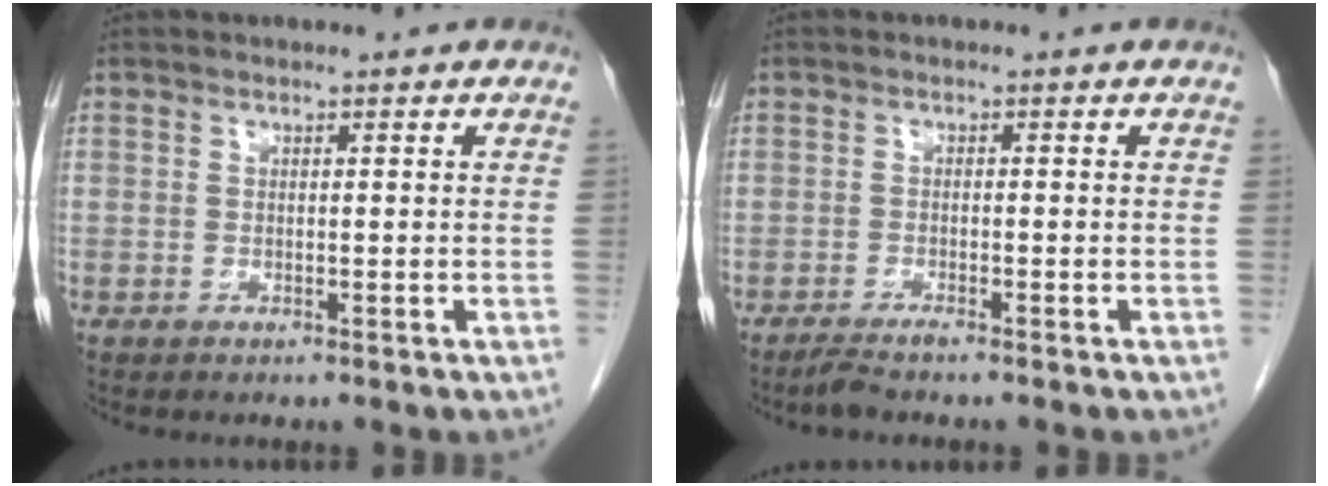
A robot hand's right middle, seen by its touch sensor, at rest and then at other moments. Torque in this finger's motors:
{"motor_torque": [0.31, -0.22, 0.00, 0.01]}